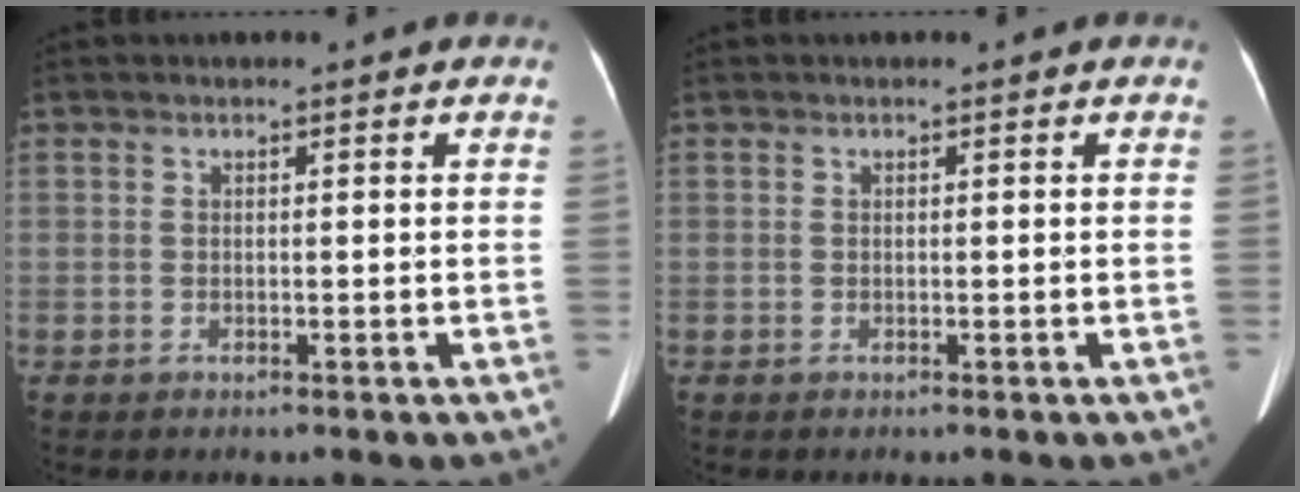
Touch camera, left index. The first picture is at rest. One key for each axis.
{"total": 0.0}